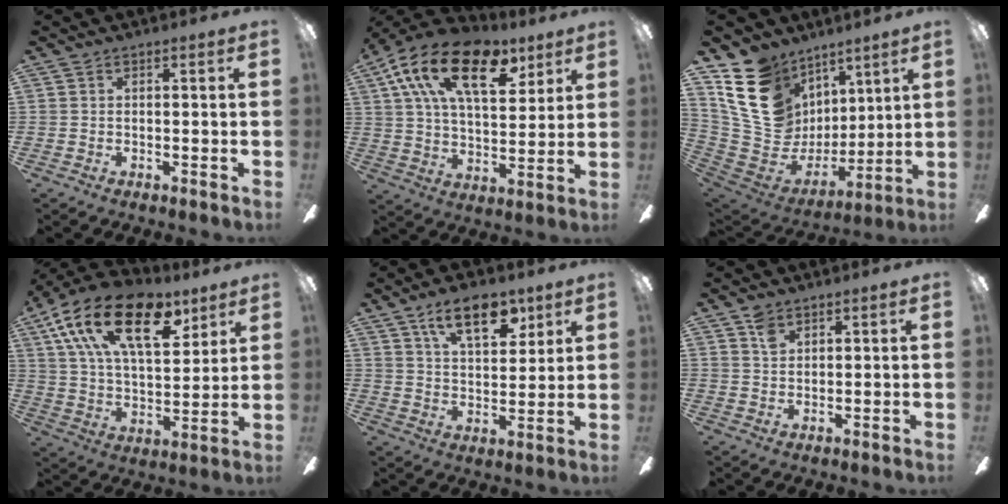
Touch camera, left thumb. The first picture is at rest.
{"total": 20.6, "force": [11.0, 10.2, 14.1], "torque": [-0.241, -0.037, 0.188]}
{"total": 20.2, "force": [8.7, 15.8, 9.2], "torque": [-0.188, -0.040, 0.178]}
{"total": 23.2, "force": [12.5, 11.6, 15.7], "torque": [-0.266, -0.051, 0.215]}
{"total": 13.2, "force": [8.0, 6.4, 8.3], "torque": [-0.119, -0.028, 0.138]}
{"total": 2.9, "force": [2.1, 1.6, 1.2], "torque": [-0.019, -0.005, 0.038]}